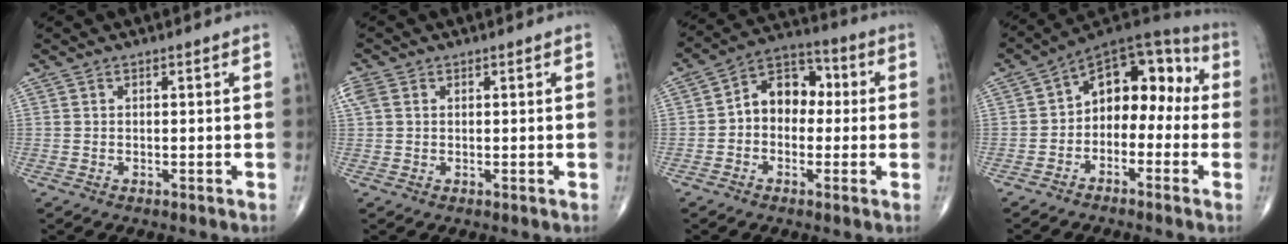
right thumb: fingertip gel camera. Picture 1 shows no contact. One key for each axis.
{"total": 2.9, "fx": 0.9, "fy": 2.2, "fz": 1.6, "tx": -0.053, "ty": 0.015, "tz": 0.022}
{"total": 9.9, "fx": 0.0, "fy": 7.4, "fz": 6.6, "tx": -0.070, "ty": 0.038, "tz": -0.016}
{"total": 13.0, "fx": -1.1, "fy": 8.7, "fz": 9.6, "tx": -0.093, "ty": 0.056, "tz": -0.038}